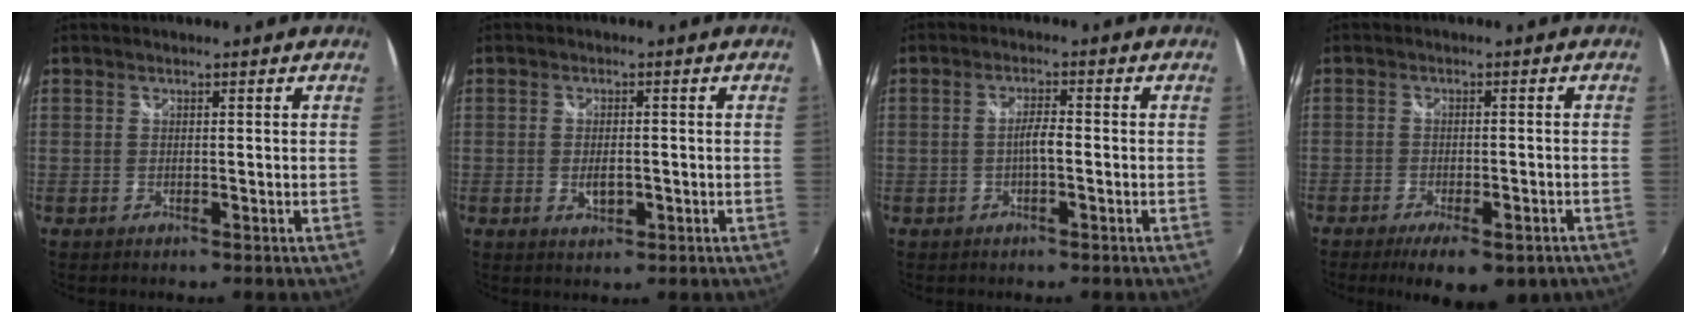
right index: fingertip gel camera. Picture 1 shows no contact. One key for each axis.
{"total": 3.1, "fx": -0.7, "fy": 1.9, "fz": 2.3, "tx": -0.041, "ty": -0.005, "tz": -0.009}
{"total": 4.0, "fx": -1.2, "fy": 0.4, "fz": 3.7, "tx": -0.072, "ty": 0.007, "tz": -0.023}
{"total": 11.0, "fx": -7.6, "fy": 3.7, "fz": 7.1, "tx": -0.138, "ty": -0.032, "tz": -0.103}